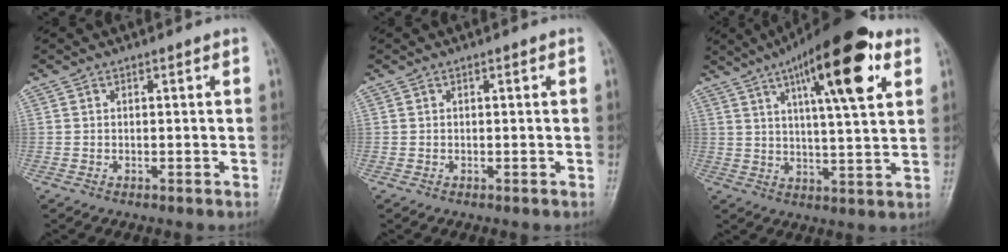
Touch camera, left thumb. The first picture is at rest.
{"total": 0.0}
{"total": 18.8, "force": [8.7, 5.0, 15.9], "torque": [-0.222, -0.017, 0.130]}